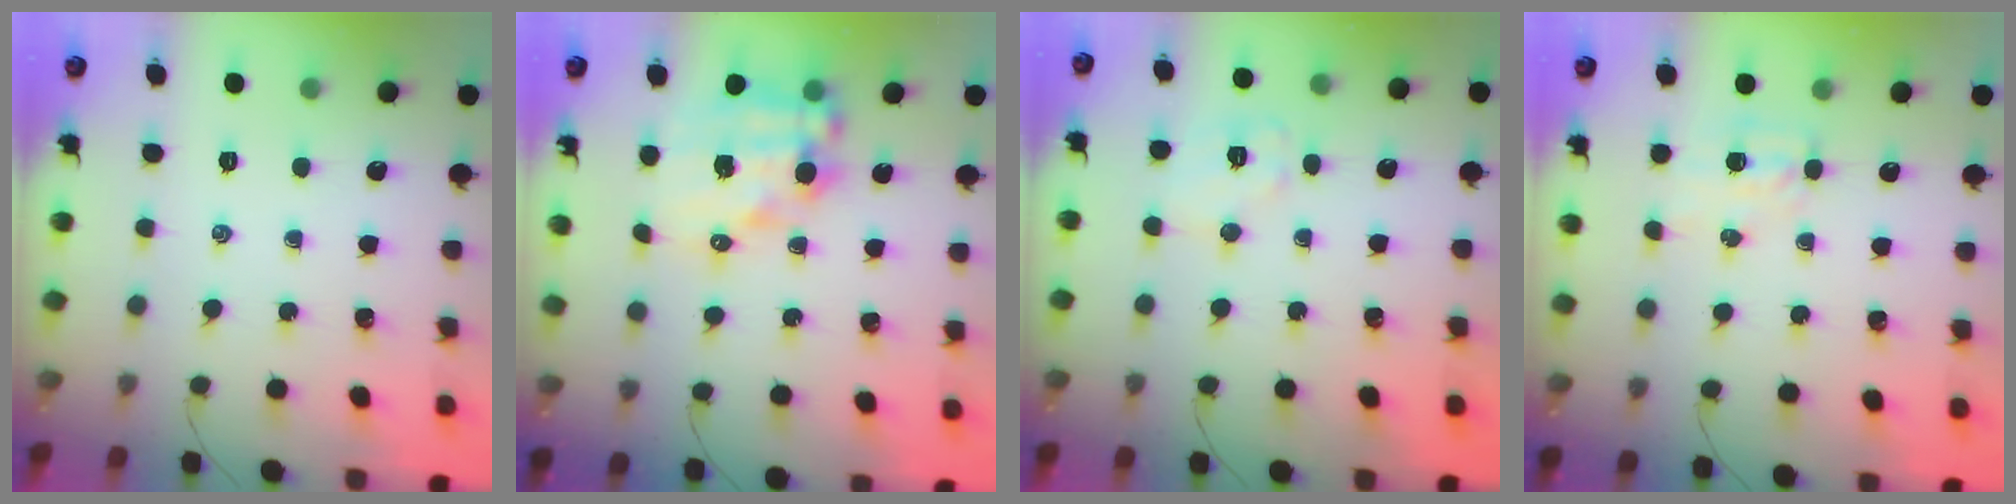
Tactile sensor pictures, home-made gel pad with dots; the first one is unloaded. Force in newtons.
{"total": 13.3, "press": 12.9, "slide": 3.3}
{"total": 7.6, "press": 7.5, "slide": 1.0}
{"total": 4.0, "press": 3.8, "slide": 1.2}